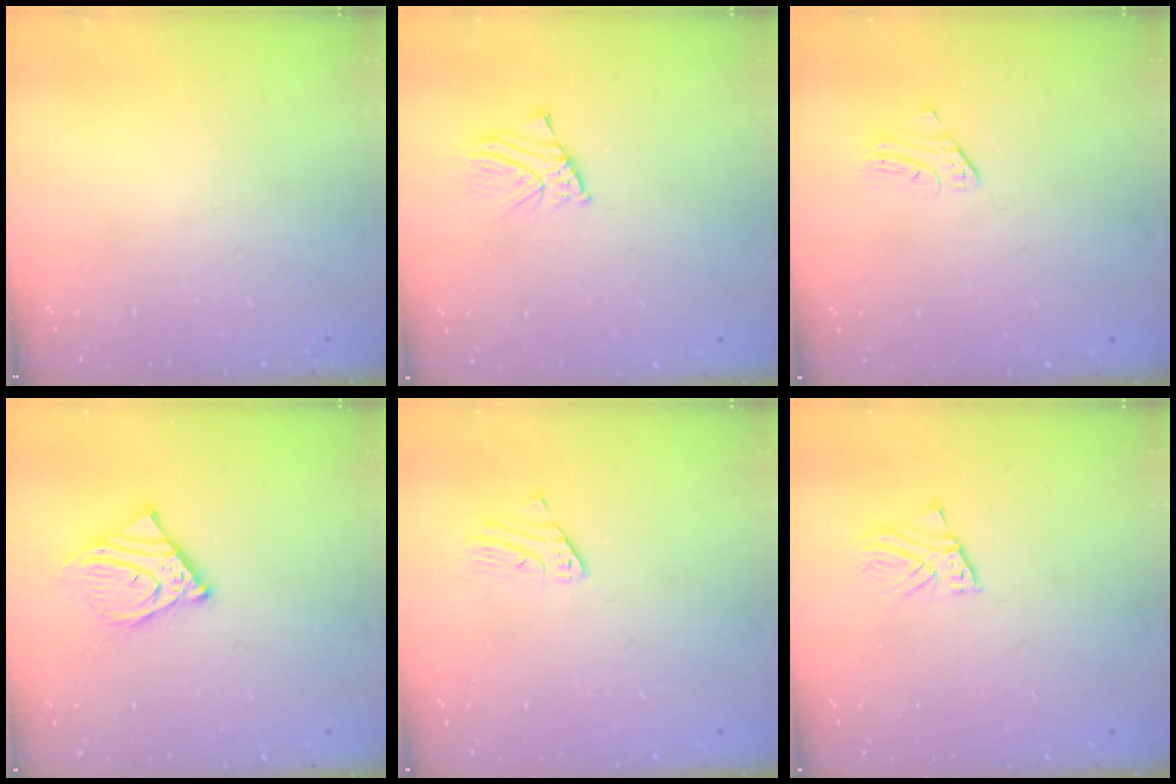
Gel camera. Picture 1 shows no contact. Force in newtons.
{"total": 2.4, "press": 2.4, "slide": 0.2}
{"total": 2.3, "press": 2.3, "slide": 0.2}
{"total": 9.7, "press": 9.5, "slide": 1.6}
{"total": 1.9, "press": 1.9, "slide": 0.1}
{"total": 2.2, "press": 2.2, "slide": 0.2}